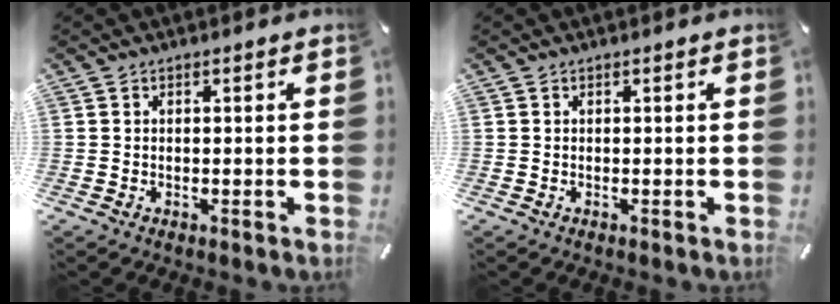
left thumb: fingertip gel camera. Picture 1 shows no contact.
{"total": 0.0}